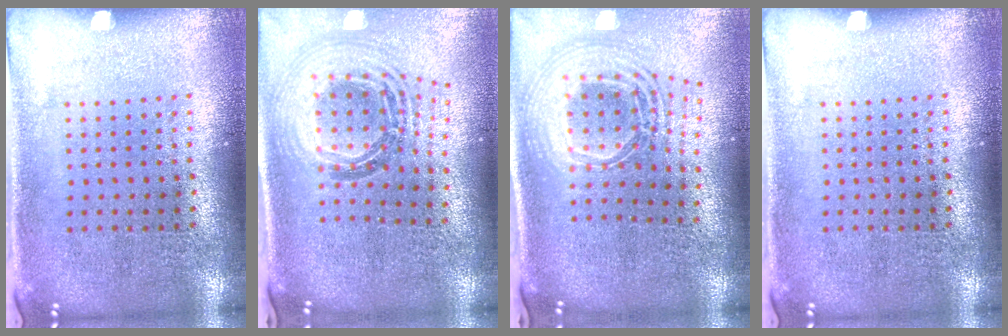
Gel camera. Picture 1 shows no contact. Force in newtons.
{"total": 1.4, "press": 1.2, "slide": 0.7}
{"total": 2.6, "press": 1.9, "slide": 1.8}
{"total": 0.0}